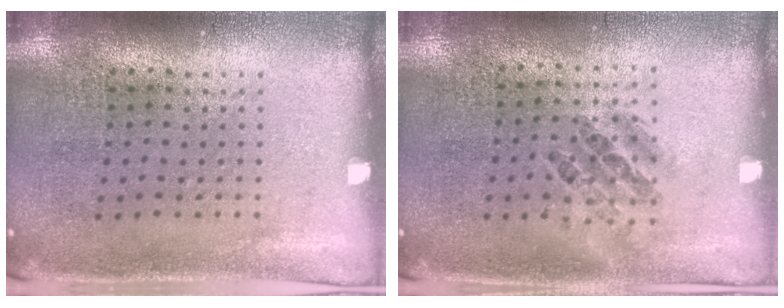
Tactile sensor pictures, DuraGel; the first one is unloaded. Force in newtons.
{"total": 0.9, "press": 0.7, "slide": 0.5}